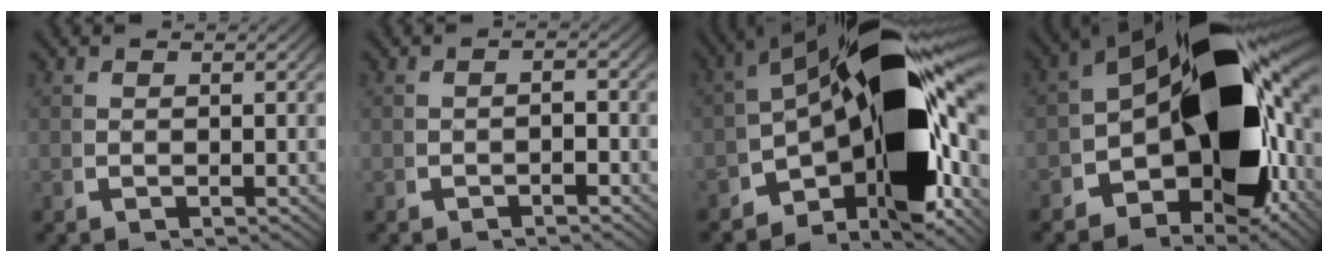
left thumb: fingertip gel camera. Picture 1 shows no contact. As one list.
[{"total": 1.0, "force": [-1.0, 0.2, 0.2], "torque": [0.004, 0.000, -0.019]}, {"total": 22.9, "force": [-2.1, 11.8, 19.5], "torque": [-0.279, -0.034, -0.024]}, {"total": 23.5, "force": [-0.8, 13.7, 19.1], "torque": [-0.273, -0.031, -0.010]}]